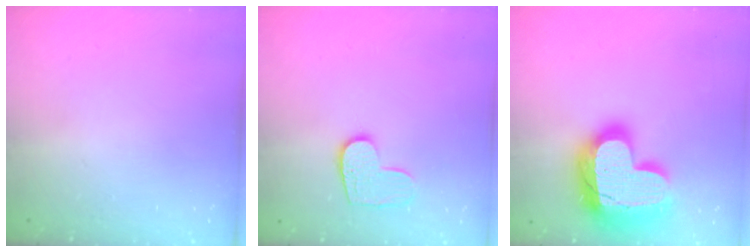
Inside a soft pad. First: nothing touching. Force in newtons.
{"total": 8.9, "press": 8.9, "slide": 0.5}
{"total": 26.7, "press": 26.6, "slide": 1.8}